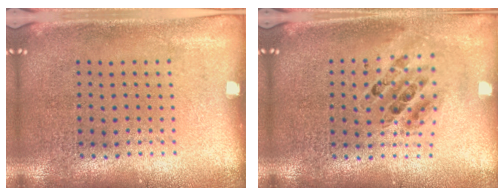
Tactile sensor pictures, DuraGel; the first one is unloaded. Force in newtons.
{"total": 0.8, "press": 0.8, "slide": 0.1}